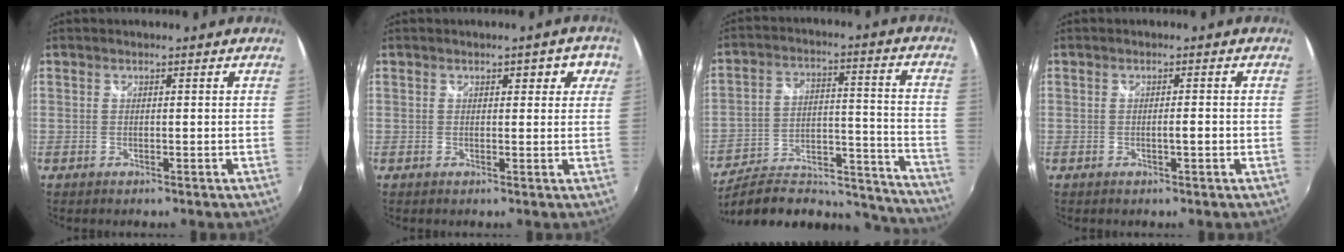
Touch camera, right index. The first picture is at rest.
{"total": 3.8, "force": [1.5, 2.0, 2.9], "torque": [-0.032, 0.014, 0.019]}
{"total": 24.9, "force": [-21.0, 8.5, 10.5], "torque": [-0.166, 0.010, -0.274]}
{"total": 1.8, "force": [-0.3, 0.2, 1.8], "torque": [-0.027, -0.001, -0.007]}